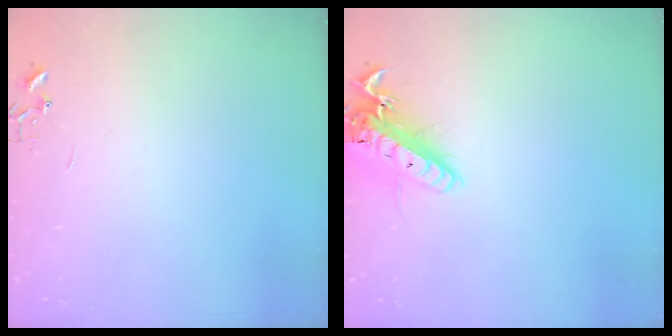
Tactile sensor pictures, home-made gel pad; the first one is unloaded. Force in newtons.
{"total": 18.2, "press": 18.0, "slide": 3.0}